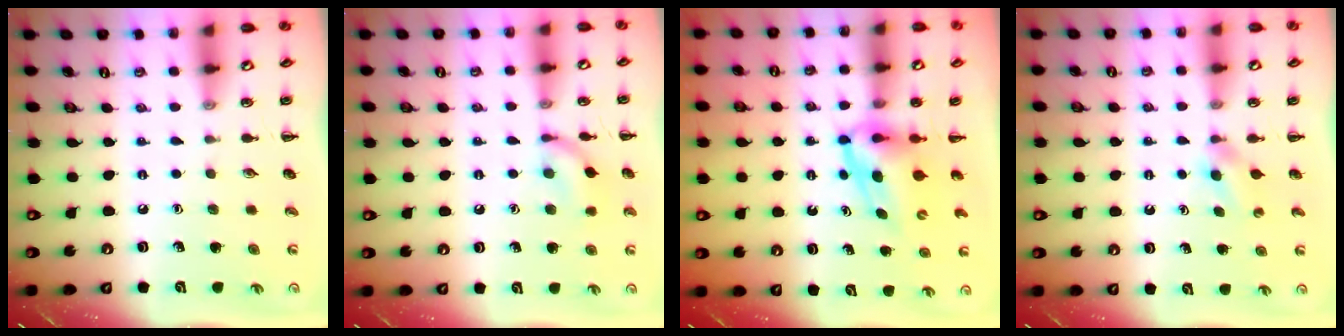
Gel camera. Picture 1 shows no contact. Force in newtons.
{"total": 9.4, "press": 9.4, "slide": 0.5}
{"total": 6.2, "press": 6.1, "slide": 1.0}
{"total": 2.7, "press": 2.5, "slide": 1.0}